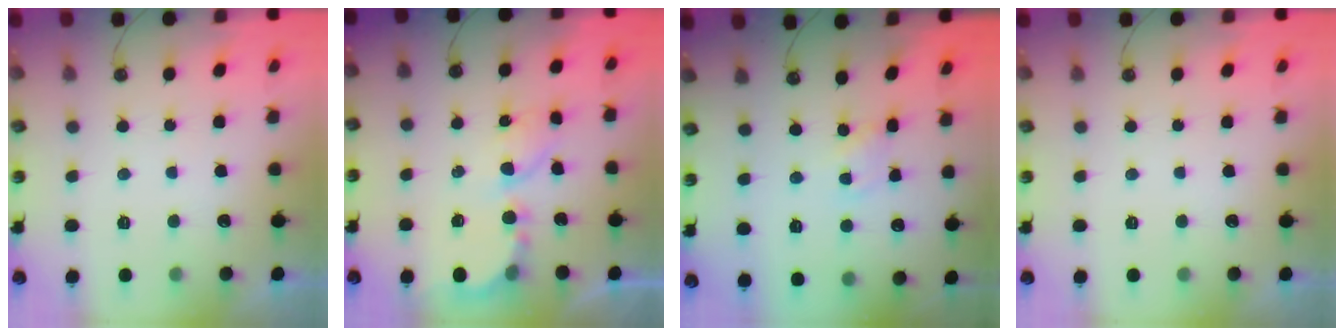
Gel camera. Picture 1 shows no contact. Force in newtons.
{"total": 6.2, "press": 6.2, "slide": 0.6}
{"total": 2.6, "press": 2.5, "slide": 0.4}
{"total": 0.0}